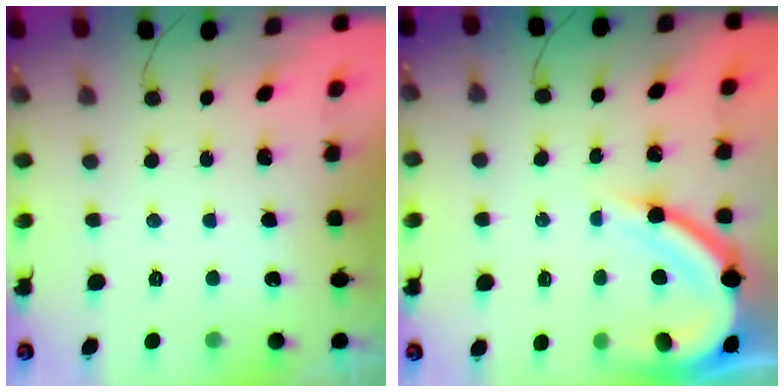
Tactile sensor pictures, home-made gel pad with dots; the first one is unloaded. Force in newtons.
{"total": 10.7, "press": 10.6, "slide": 1.1}